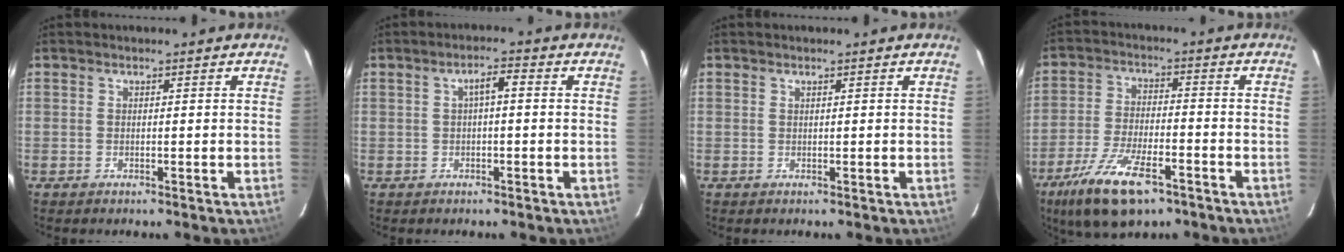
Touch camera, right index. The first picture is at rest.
{"total": 2.7, "force": [0.1, 0.7, 2.6], "torque": [-0.048, 0.012, 0.003]}
{"total": 0.0}
{"total": 13.8, "force": [-8.6, 5.0, 9.5], "torque": [-0.207, -0.029, -0.157]}